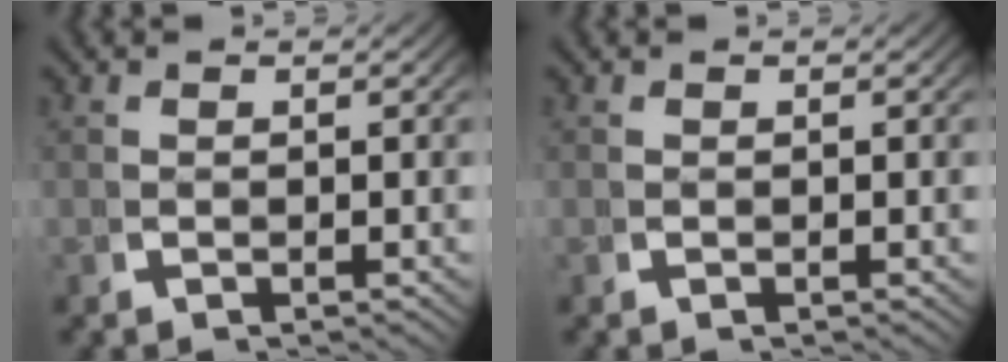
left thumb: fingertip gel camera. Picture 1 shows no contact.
{"total": 0.0}